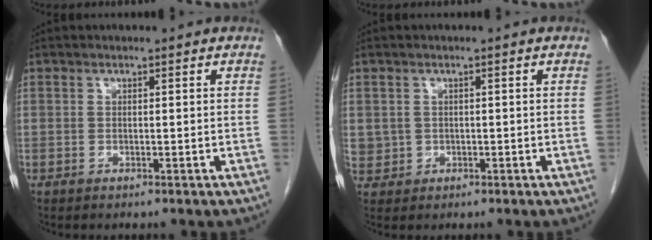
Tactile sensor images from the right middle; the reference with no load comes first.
{"total": 2.5, "force": [0.2, 2.5, 0.4], "torque": [-0.001, 0.005, 0.014]}